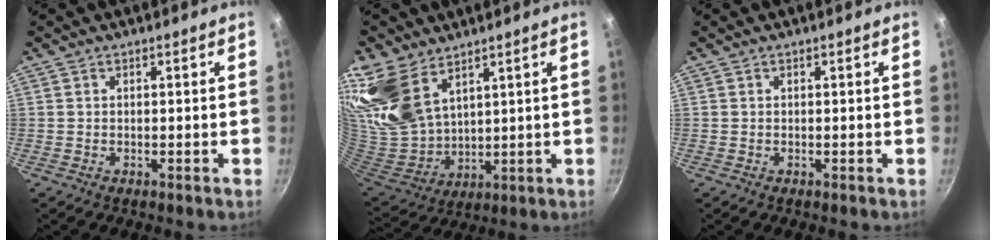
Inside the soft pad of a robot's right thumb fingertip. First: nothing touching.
{"total": 16.2, "force": [10.2, 9.0, 8.6], "torque": [-0.169, -0.055, 0.225]}
{"total": 0.0}